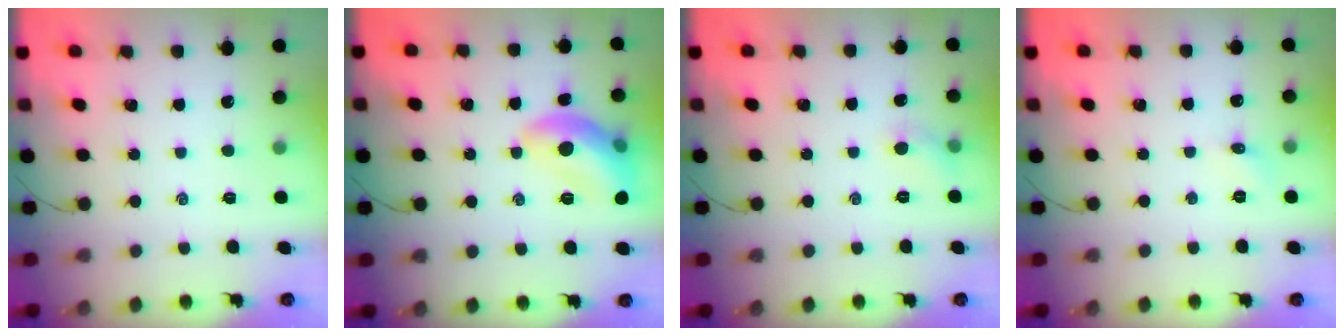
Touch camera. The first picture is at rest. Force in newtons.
{"total": 12.5, "press": 12.4, "slide": 0.9}
{"total": 4.1, "press": 3.8, "slide": 1.5}
{"total": 4.2, "press": 3.9, "slide": 1.5}